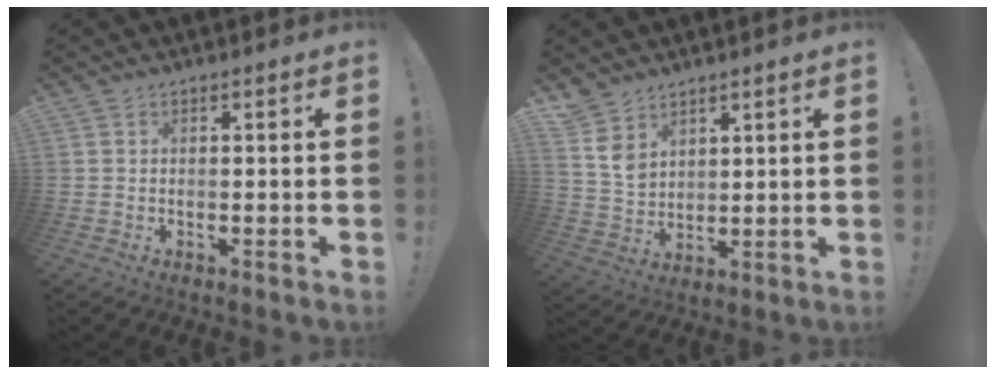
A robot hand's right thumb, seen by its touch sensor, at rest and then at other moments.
{"total": 7.6, "force": [5.1, 5.2, 2.3], "torque": [-0.047, -0.029, 0.104]}